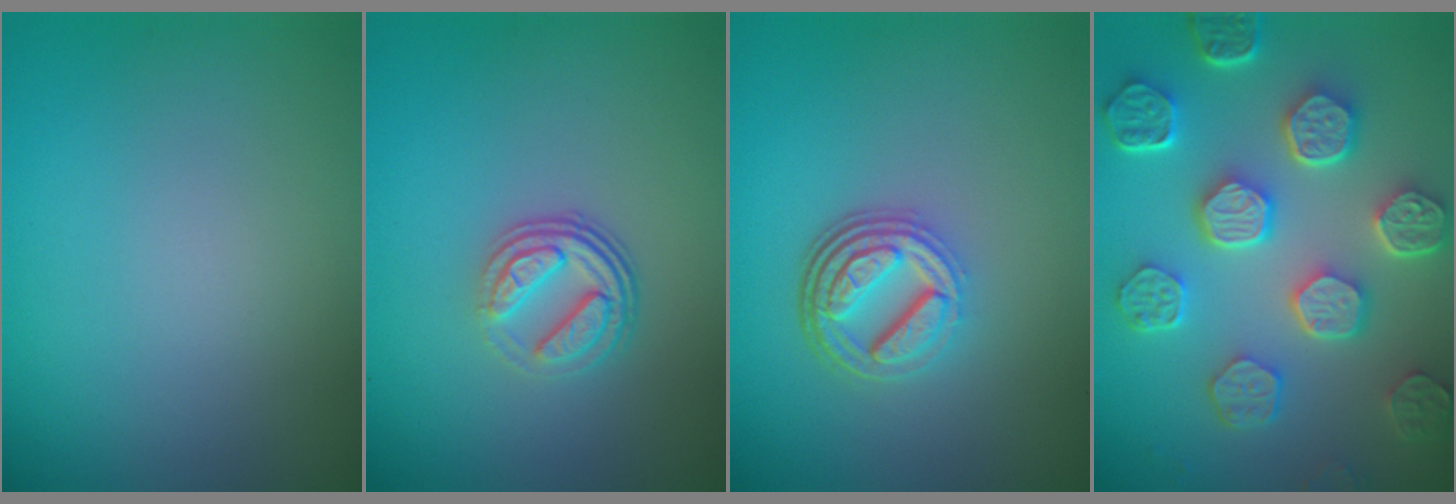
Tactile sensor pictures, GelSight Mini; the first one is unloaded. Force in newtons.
{"total": 3.8, "press": 2.7, "slide": 2.6}
{"total": 4.8, "press": 3.5, "slide": 3.3}
{"total": 7.9, "press": 6.0, "slide": 5.2}